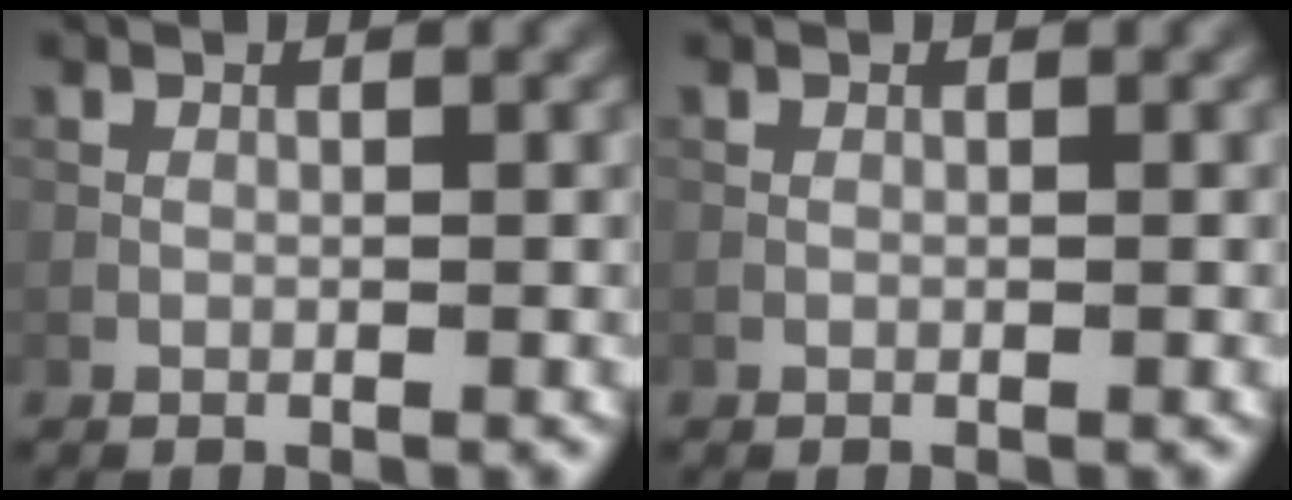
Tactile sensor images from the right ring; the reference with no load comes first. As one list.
[{"total": 0.0}]